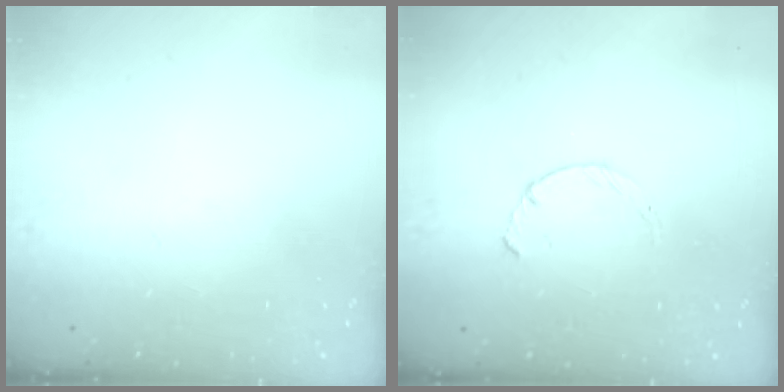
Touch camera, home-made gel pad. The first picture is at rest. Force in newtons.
{"total": 2.2, "press": 2.2, "slide": 0.4}